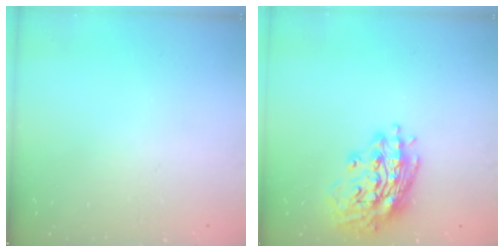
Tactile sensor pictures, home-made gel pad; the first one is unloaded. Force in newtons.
{"total": 16.4, "press": 16.2, "slide": 2.5}